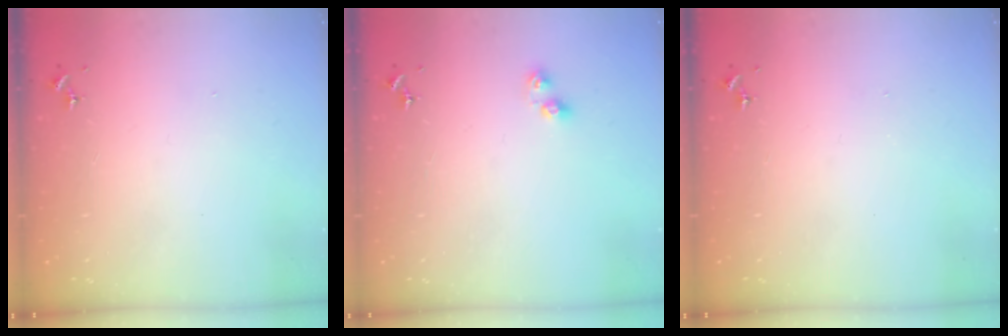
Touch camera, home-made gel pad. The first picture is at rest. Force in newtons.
{"total": 5.1, "press": 5.1, "slide": 0.5}
{"total": 0.0}